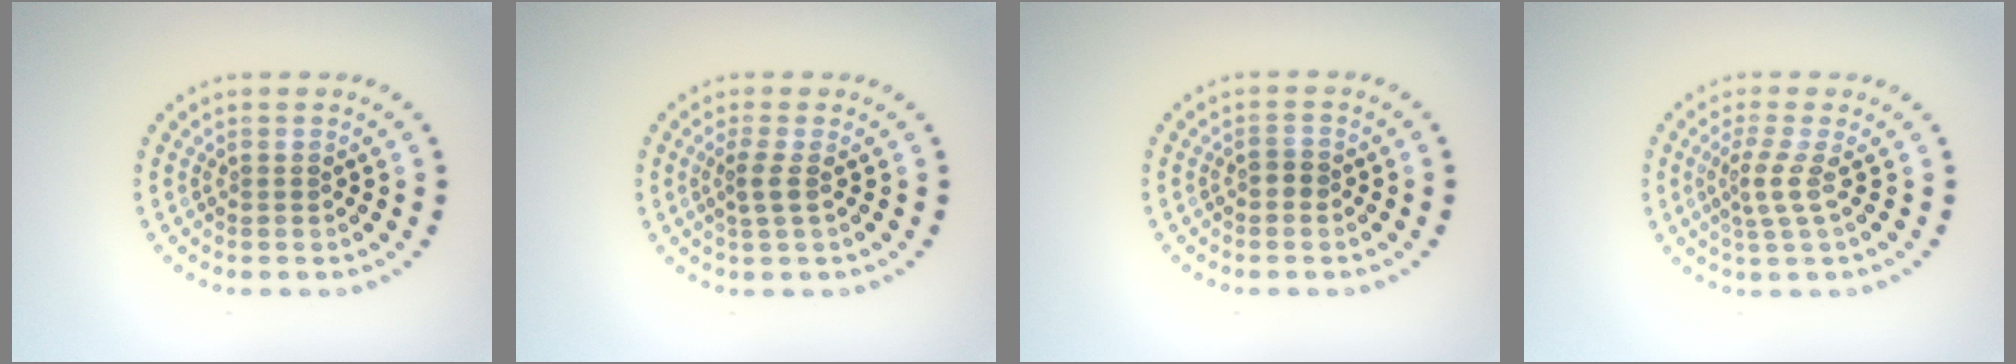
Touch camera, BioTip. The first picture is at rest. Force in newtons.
{"total": 1.6, "press": 1.2, "slide": 1.0}
{"total": 0.8, "press": 0.8, "slide": 0.3}
{"total": 2.2, "press": 1.5, "slide": 1.6}